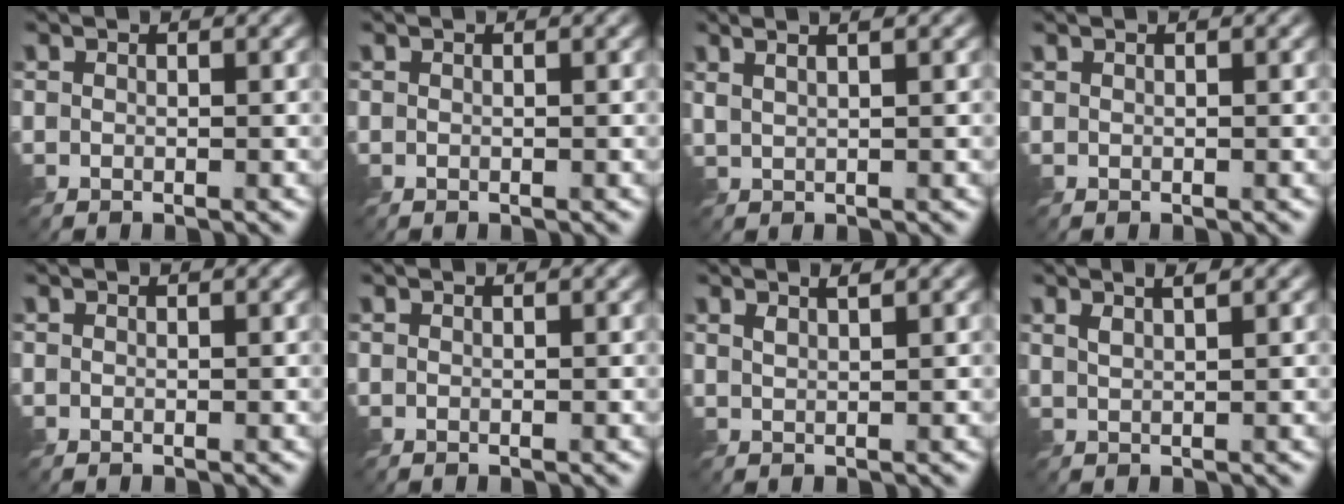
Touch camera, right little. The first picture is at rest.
{"total": 0.0}
{"total": 3.9, "force": [2.4, 1.6, 2.7], "torque": [-0.023, 0.018, 0.014]}
{"total": 0.0}
{"total": 0.0}
{"total": 0.0}
{"total": 1.2, "force": [0.8, 0.2, 0.8], "torque": [-0.015, 0.002, 0.013]}
{"total": 1.7, "force": [1.0, 0.4, 1.3], "torque": [-0.019, 0.002, 0.014]}